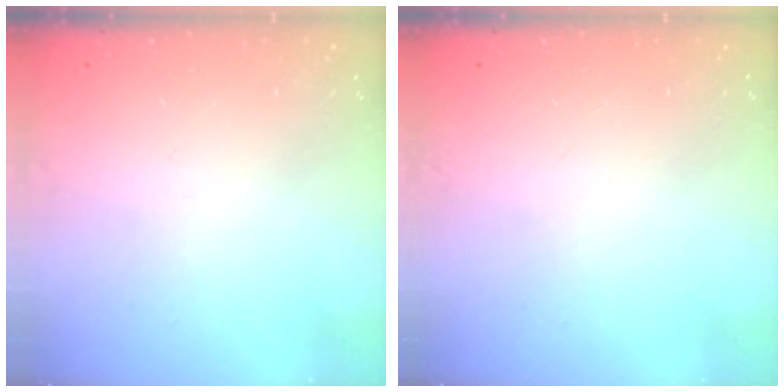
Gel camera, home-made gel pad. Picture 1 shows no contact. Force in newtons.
{"total": 0.0}